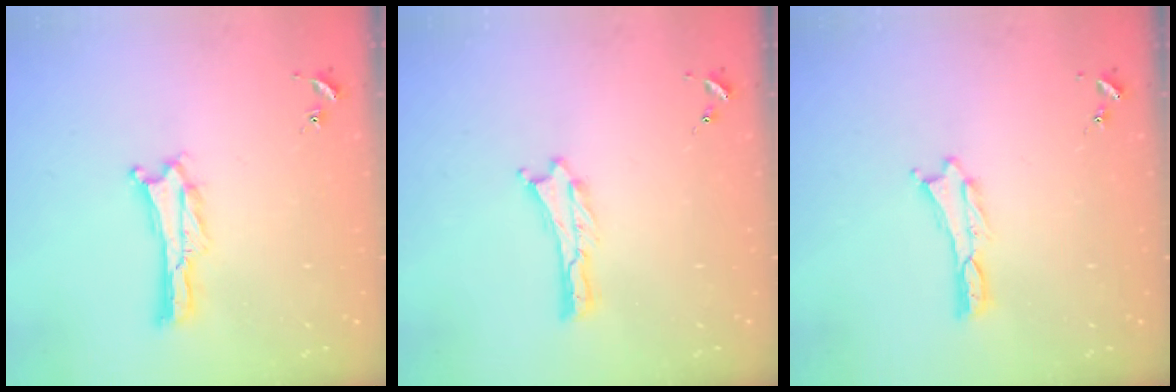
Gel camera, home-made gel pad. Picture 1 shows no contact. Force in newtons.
{"total": 0.0}
{"total": 0.0}